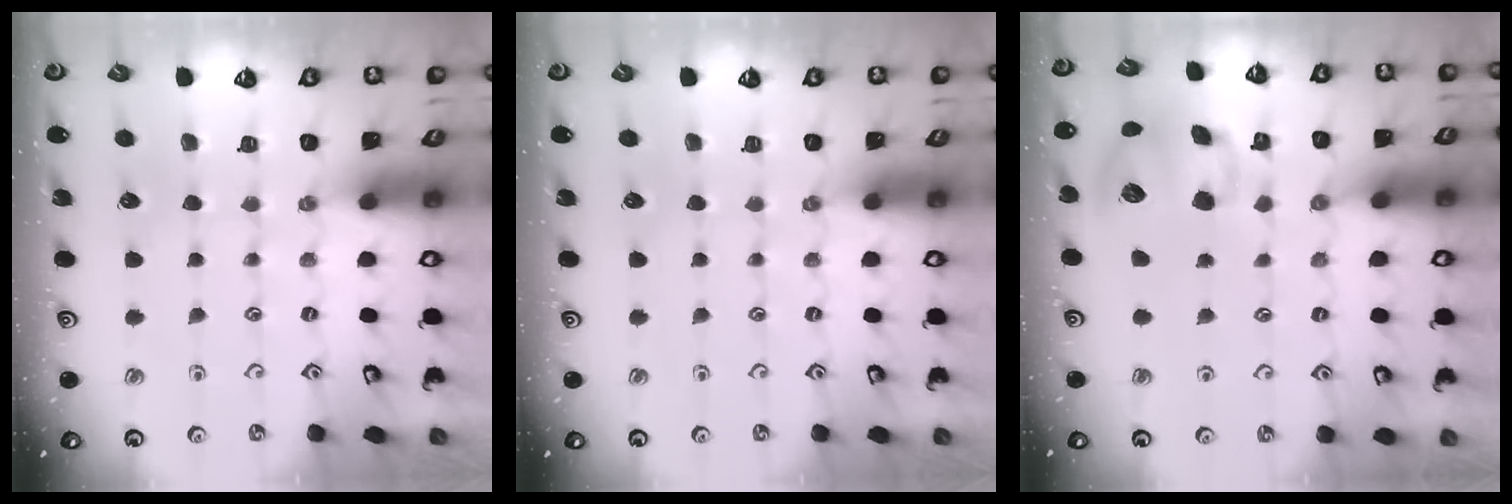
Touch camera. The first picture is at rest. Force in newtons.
{"total": 0.0}
{"total": 11.7, "press": 11.6, "slide": 2.1}